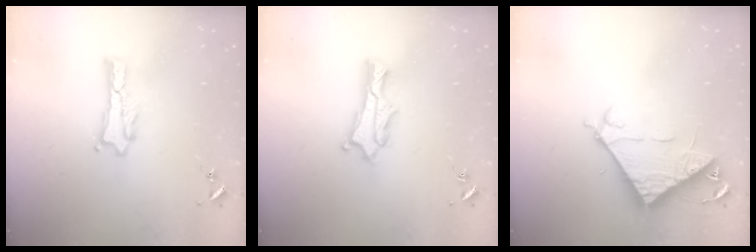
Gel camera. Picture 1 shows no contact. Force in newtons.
{"total": 1.9, "press": 1.9, "slide": 0.2}
{"total": 8.4, "press": 8.3, "slide": 0.7}